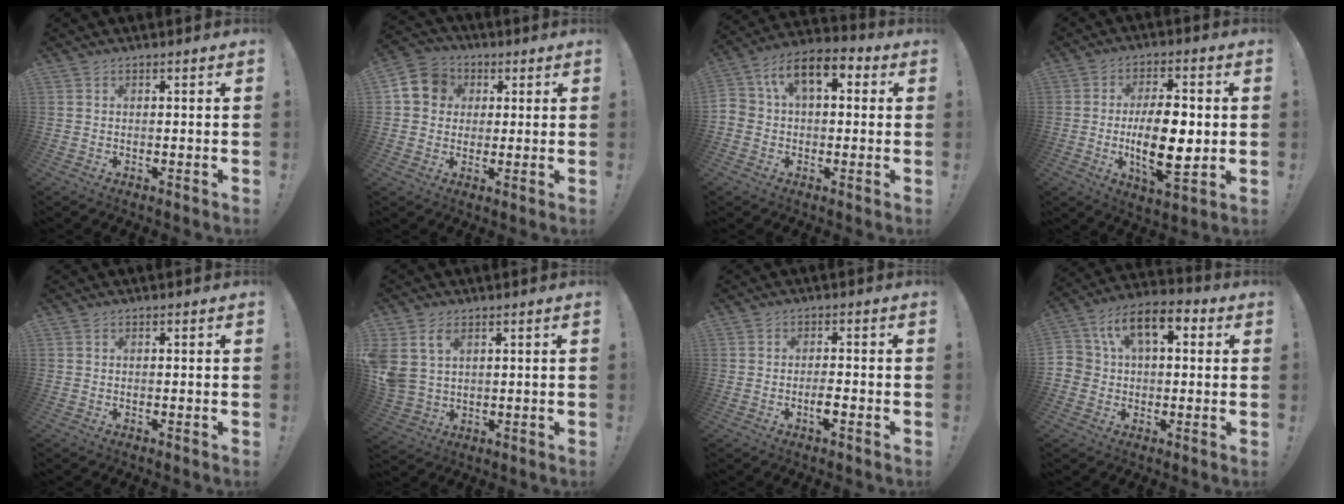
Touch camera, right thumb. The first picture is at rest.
{"total": 10.3, "force": [2.1, 9.2, 4.0], "torque": [-0.058, 0.005, 0.043]}
{"total": 10.0, "force": [2.7, 6.2, 7.3], "torque": [-0.118, 0.003, 0.053]}
{"total": 15.9, "force": [-1.2, 7.1, 14.2], "torque": [-0.237, -0.009, -0.028]}
{"total": 0.0}
{"total": 7.6, "force": [3.7, 5.0, 4.4], "torque": [-0.090, -0.014, 0.074]}
{"total": 3.1, "force": [-1.9, 1.7, 1.8], "torque": [-0.024, 0.007, -0.032]}
{"total": 11.3, "force": [3.8, 7.3, 7.8], "torque": [-0.140, -0.003, 0.070]}